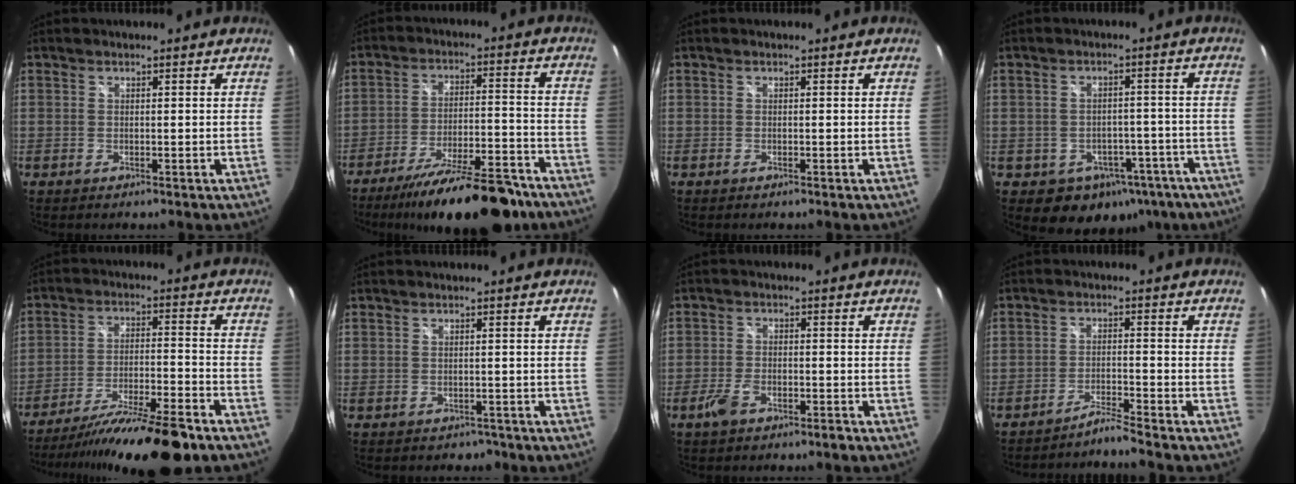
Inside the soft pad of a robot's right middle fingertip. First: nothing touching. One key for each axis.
{"total": 19.7, "fx": -16.0, "fy": 4.6, "fz": 10.4, "tx": -0.178, "ty": -0.018, "tz": -0.233}
{"total": 0.0}
{"total": 13.2, "fx": -7.6, "fy": 9.5, "fz": 5.0, "tx": -0.095, "ty": 0.025, "tz": -0.063}
{"total": 17.4, "fx": -14.3, "fy": 1.2, "fz": 9.9, "tx": -0.182, "ty": -0.025, "tz": -0.230}
{"total": 2.4, "fx": -1.8, "fy": 1.6, "fz": 0.4, "tx": -0.010, "ty": -0.005, "tz": -0.020}
{"total": 4.4, "fx": -3.0, "fy": 1.9, "fz": 2.6, "tx": -0.068, "ty": -0.002, "tz": -0.054}
{"total": 3.7, "fx": -3.3, "fy": -1.5, "fz": 0.1, "tx": -0.025, "ty": 0.009, "tz": -0.059}